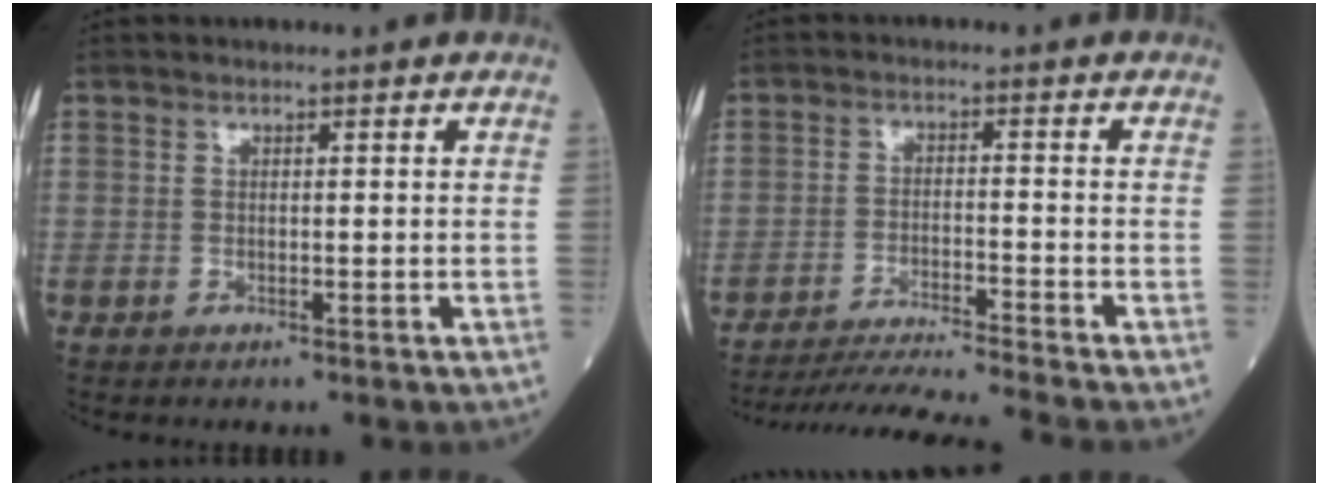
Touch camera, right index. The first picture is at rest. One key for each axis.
{"total": 11.8, "fx": -10.8, "fy": -2.4, "fz": 4.1, "tx": -0.048, "ty": -0.023, "tz": -0.177}